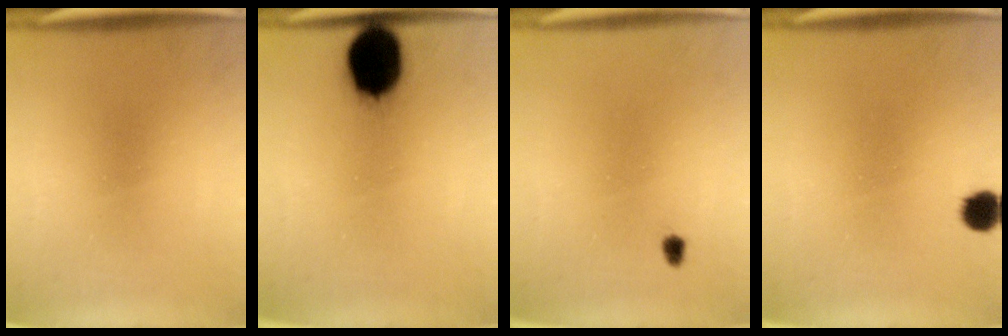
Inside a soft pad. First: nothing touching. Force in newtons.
{"total": 13.9}
{"total": 1.5}
{"total": 3.9}